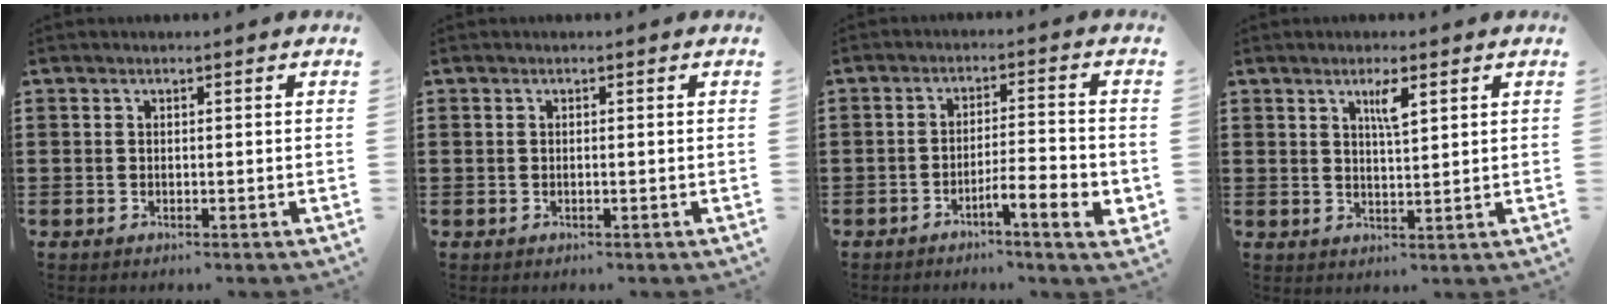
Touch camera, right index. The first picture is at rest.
{"total": 0.0}
{"total": 5.7, "force": [-2.9, 0.9, 4.8], "torque": [-0.078, -0.001, -0.049]}
{"total": 3.4, "force": [1.8, 0.7, 2.8], "torque": [-0.044, -0.001, 0.025]}